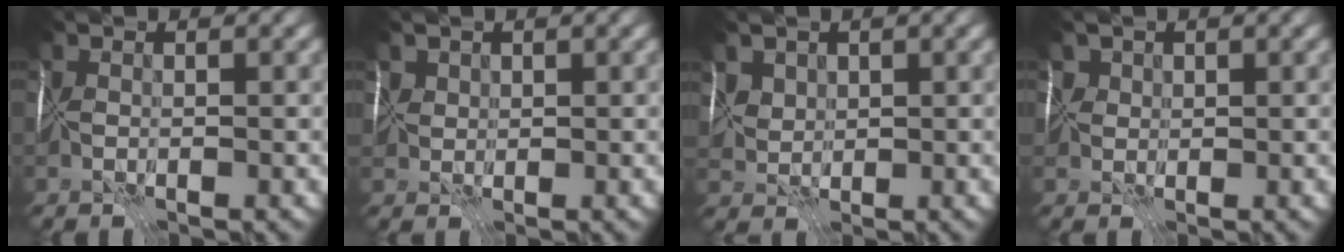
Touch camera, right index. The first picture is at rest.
{"total": 1.8, "force": [1.0, 1.5, 0.4], "torque": [-0.007, -0.001, 0.027]}
{"total": 2.8, "force": [1.5, 2.1, 1.0], "torque": [-0.028, 0.001, 0.044]}
{"total": 2.1, "force": [0.9, 1.9, 0.4], "torque": [-0.006, 0.003, 0.024]}